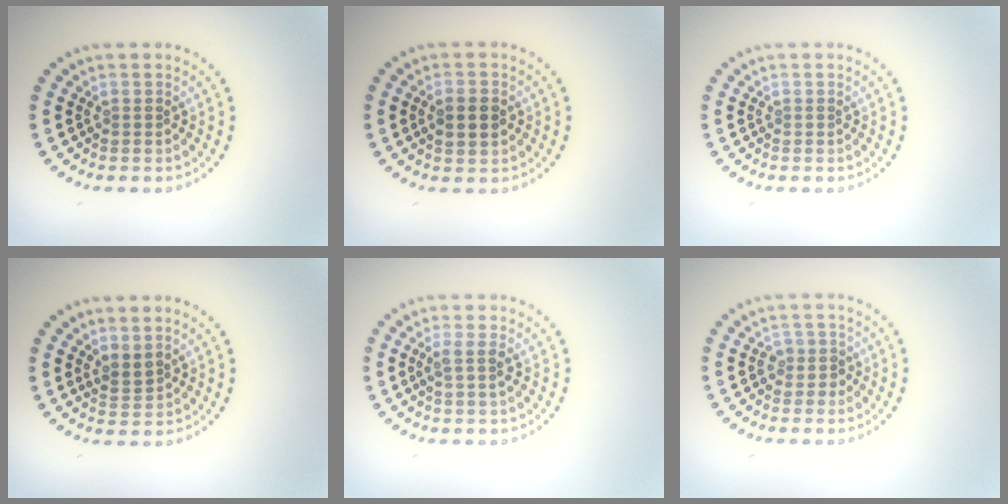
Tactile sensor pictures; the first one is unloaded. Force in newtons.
{"total": 2.4, "press": 2.4, "slide": 0.1}
{"total": 0.0}
{"total": 1.6, "press": 1.2, "slide": 1.1}
{"total": 1.5, "press": 1.2, "slide": 0.9}
{"total": 1.5, "press": 1.2, "slide": 0.9}